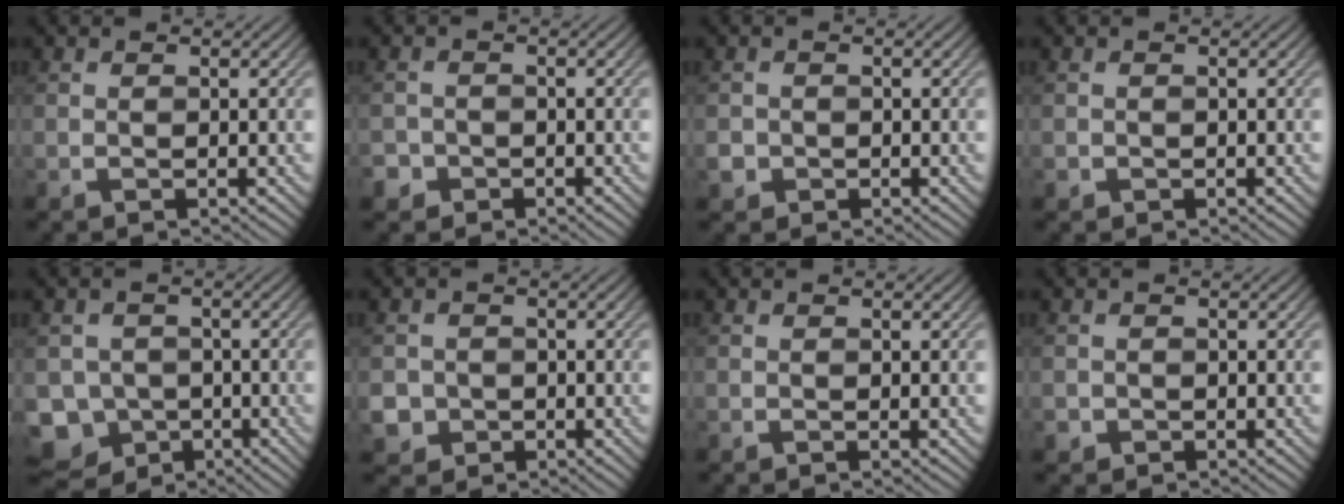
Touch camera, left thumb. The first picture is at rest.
{"total": 2.5, "force": [-1.5, 2.0, 0.2], "torque": [-0.002, 0.001, -0.031]}
{"total": 2.0, "force": [-0.8, 1.8, 0.4], "torque": [-0.008, -0.008, -0.016]}
{"total": 0.7, "force": [-0.3, 0.7, 0.0], "torque": [0.001, -0.007, -0.007]}
{"total": 8.4, "force": [-3.8, 7.1, 2.5], "torque": [-0.068, -0.026, -0.076]}
{"total": 4.0, "force": [-1.2, 3.7, 0.9], "torque": [-0.028, -0.012, -0.032]}
{"total": 0.0}
{"total": 1.1, "force": [-0.5, 0.9, 0.1], "torque": [0.002, -0.007, -0.012]}